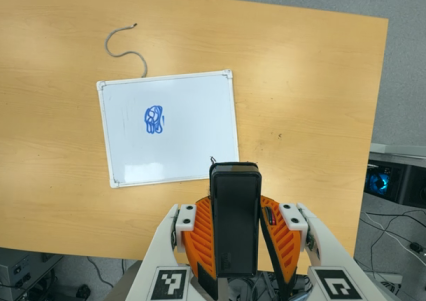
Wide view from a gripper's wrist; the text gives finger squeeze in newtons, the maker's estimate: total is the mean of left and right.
{"total": 5.8, "left": 4.7, "right": 6.8}